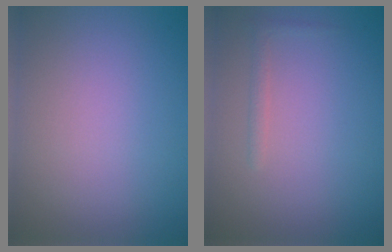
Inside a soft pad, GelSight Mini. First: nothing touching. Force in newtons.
{"total": 0.8, "press": 0.8, "slide": 0.0}